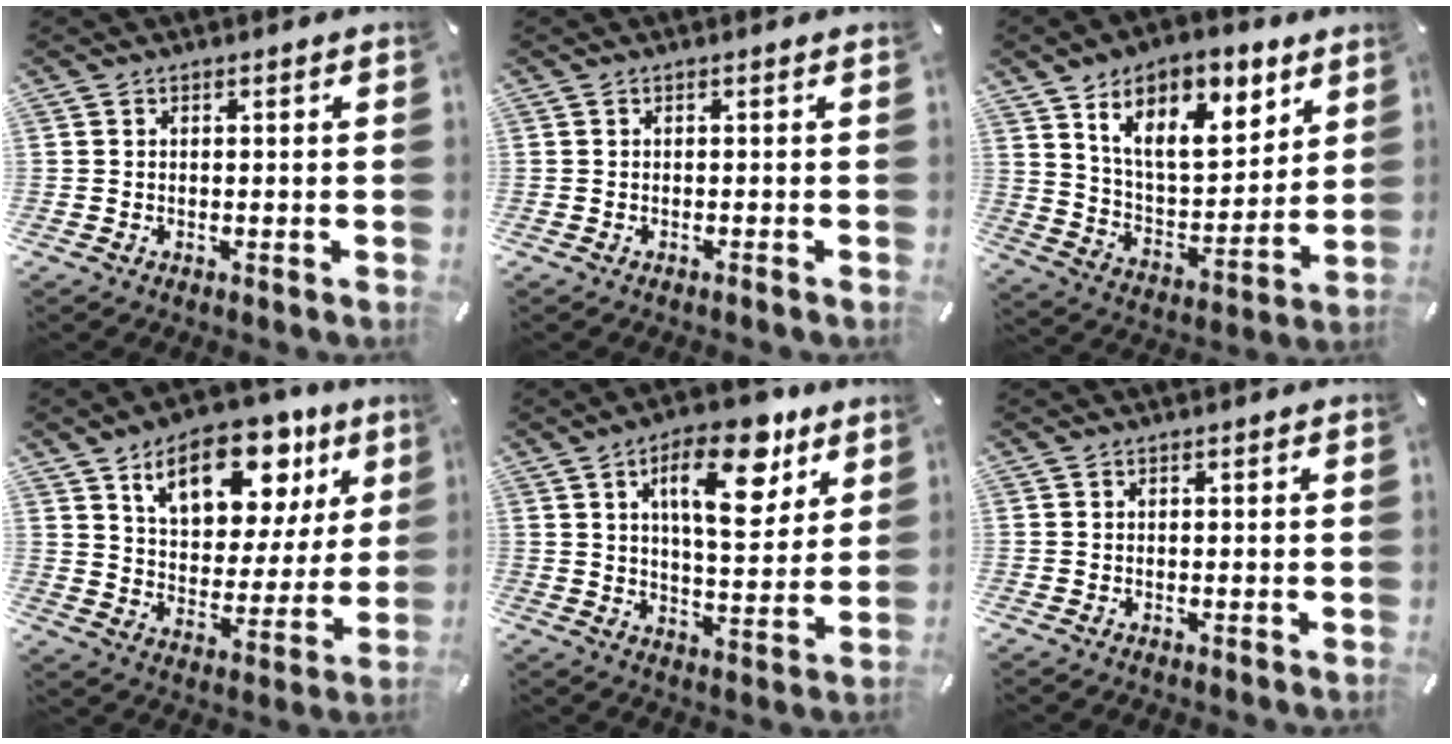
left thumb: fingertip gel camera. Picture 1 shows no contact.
{"total": 0.8, "force": [-0.3, -0.1, 0.8], "torque": [-0.009, -0.004, -0.004]}
{"total": 17.3, "force": [10.4, 9.1, 10.4], "torque": [-0.169, -0.046, 0.180]}
{"total": 19.0, "force": [11.1, 10.7, 11.1], "torque": [-0.160, -0.059, 0.187]}
{"total": 16.8, "force": [8.5, 7.4, 12.5], "torque": [-0.177, -0.031, 0.135]}
{"total": 0.0}